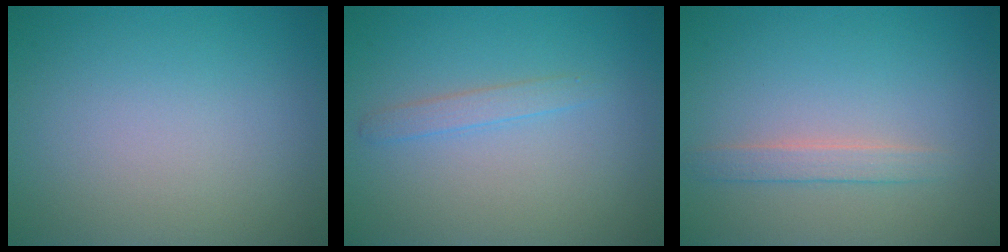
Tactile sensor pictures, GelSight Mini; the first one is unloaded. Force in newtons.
{"total": 1.3, "press": 1.3, "slide": 0.1}
{"total": 1.7, "press": 1.7, "slide": 0.0}